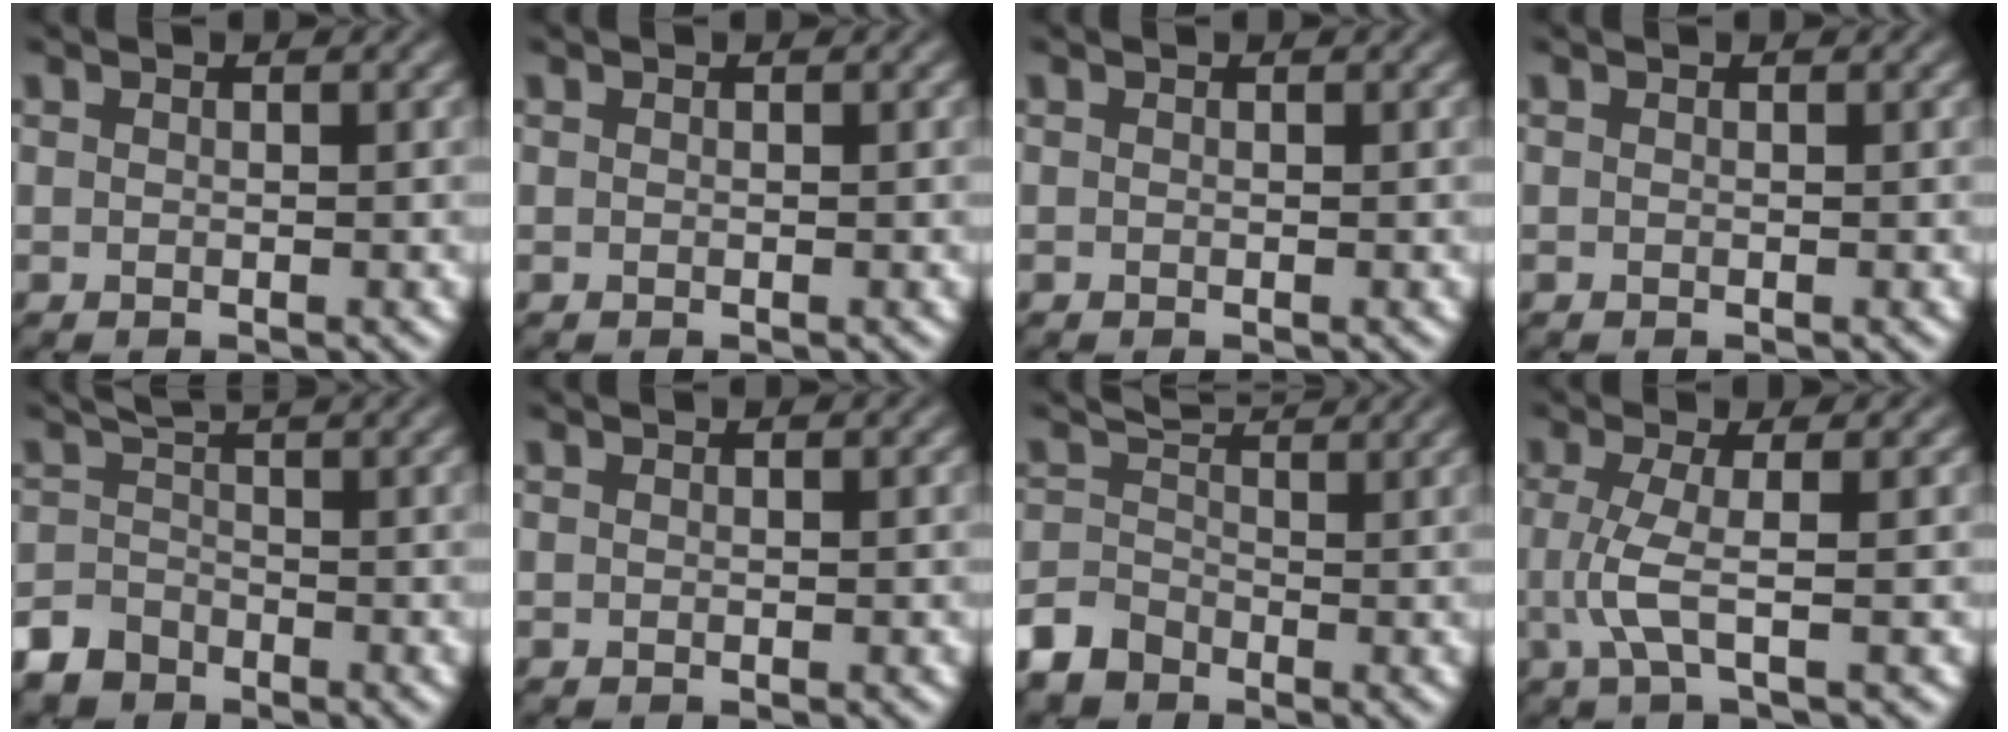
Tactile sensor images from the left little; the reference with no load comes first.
{"total": 0.0}
{"total": 0.0}
{"total": 0.0}
{"total": 2.8, "force": [-1.7, 1.8, 1.1], "torque": [-0.022, -0.002, -0.040]}
{"total": 0.0}
{"total": 3.2, "force": [-1.5, 2.5, 1.5], "torque": [-0.031, 0.002, -0.039]}
{"total": 3.1, "force": [-0.3, 0.7, 3.0], "torque": [-0.070, -0.007, -0.008]}